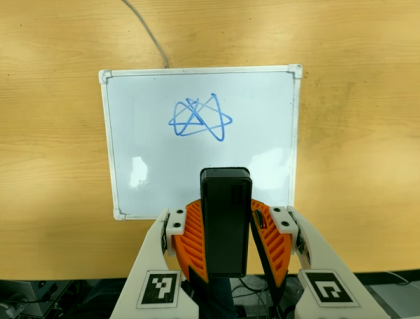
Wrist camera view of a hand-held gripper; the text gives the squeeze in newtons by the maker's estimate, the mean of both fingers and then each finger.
{"total": 5.4, "left": 4.6, "right": 6.1}